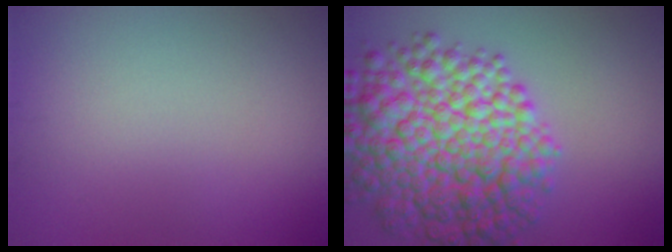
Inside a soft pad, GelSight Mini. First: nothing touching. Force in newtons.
{"total": 11.5, "press": 11.5, "slide": 0.2}